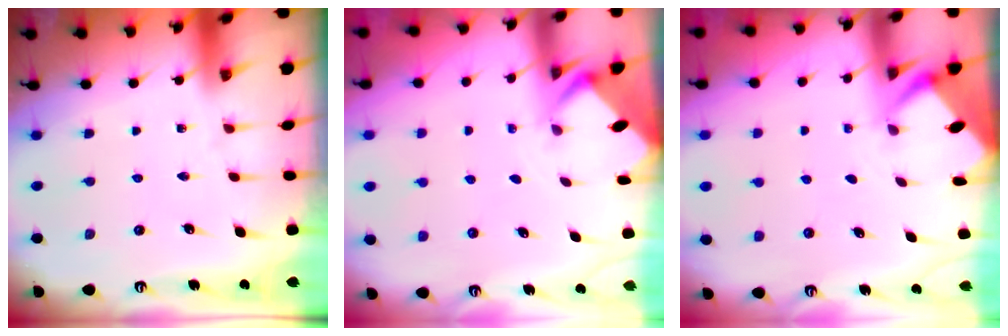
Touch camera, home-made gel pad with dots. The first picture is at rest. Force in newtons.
{"total": 2.2, "press": 2.2, "slide": 0.2}
{"total": 2.2, "press": 2.2, "slide": 0.1}